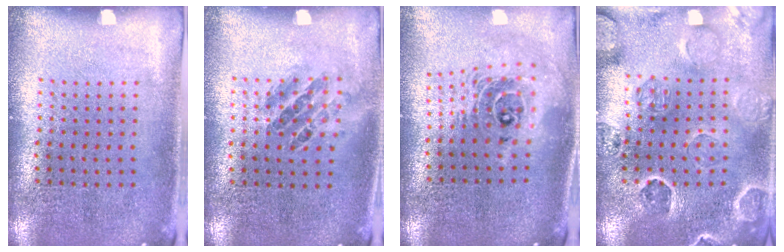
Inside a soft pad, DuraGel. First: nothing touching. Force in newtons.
{"total": 1.1, "press": 1.0, "slide": 0.5}
{"total": 2.0, "press": 1.6, "slide": 1.3}
{"total": 2.7, "press": 2.6, "slide": 0.8}